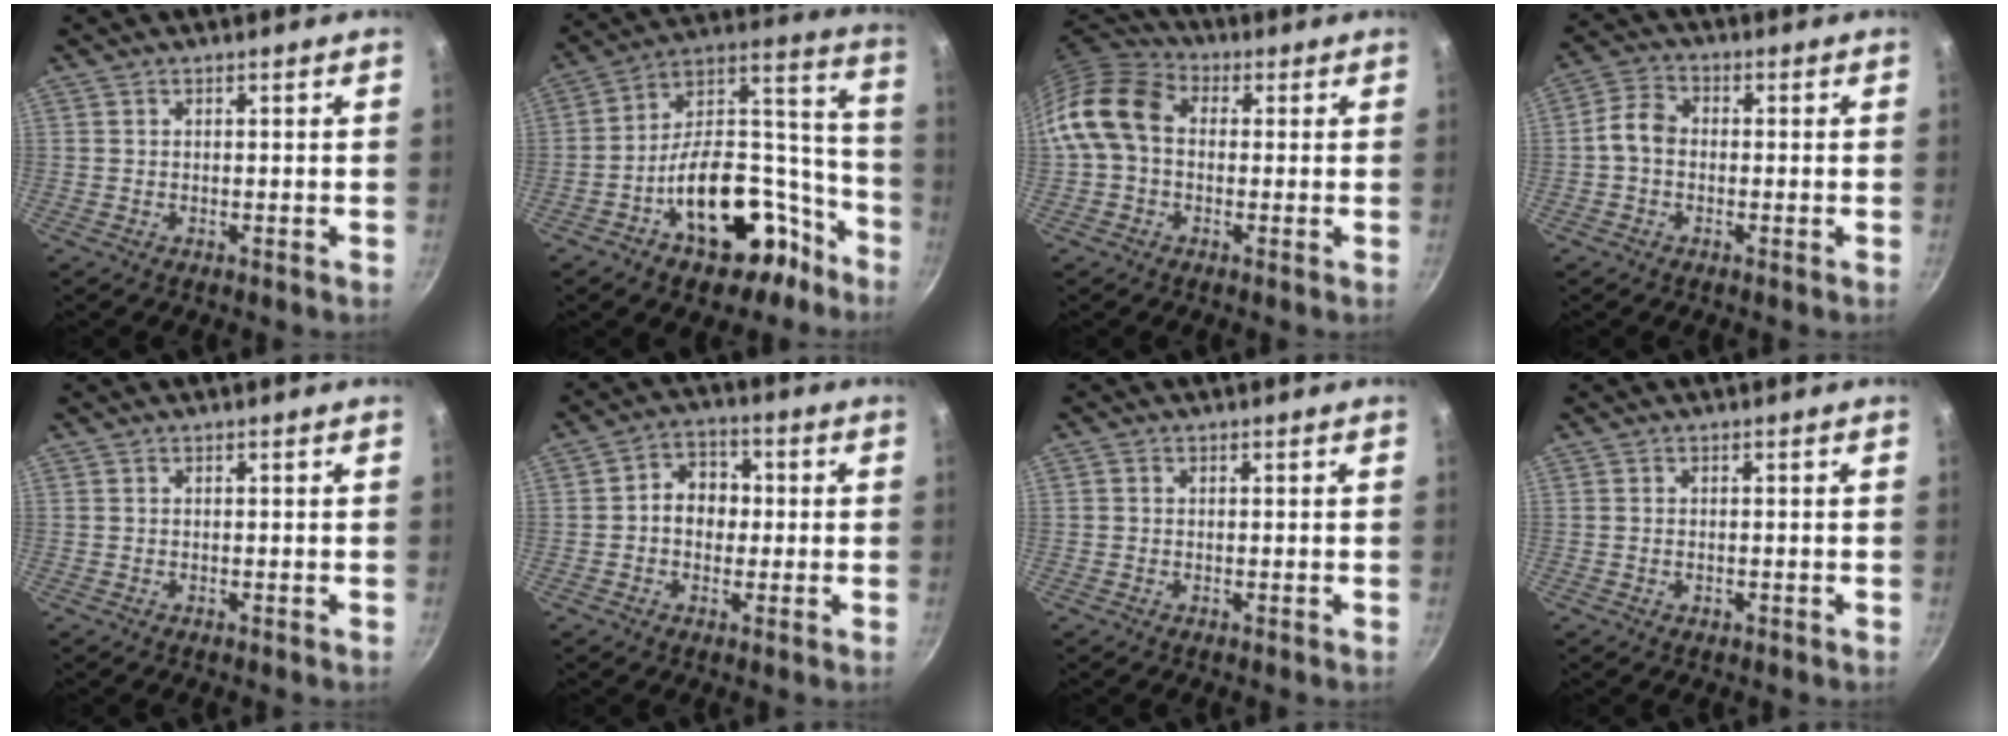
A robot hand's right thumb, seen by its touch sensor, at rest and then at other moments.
{"total": 24.1, "force": [-12.3, 13.8, 15.5], "torque": [-0.174, 0.116, -0.179]}
{"total": 11.6, "force": [0.5, 8.6, 7.8], "torque": [-0.129, 0.029, -0.013]}
{"total": 5.0, "force": [-0.7, 3.8, 3.2], "torque": [-0.058, 0.022, -0.028]}
{"total": 0.0}
{"total": 7.2, "force": [-0.1, 5.8, 4.2], "torque": [-0.028, 0.017, -0.011]}
{"total": 0.6, "force": [0.0, 0.5, 0.2], "torque": [-0.001, 0.002, -0.002]}
{"total": 0.9, "force": [-0.2, 0.6, 0.6], "torque": [-0.009, 0.002, -0.004]}